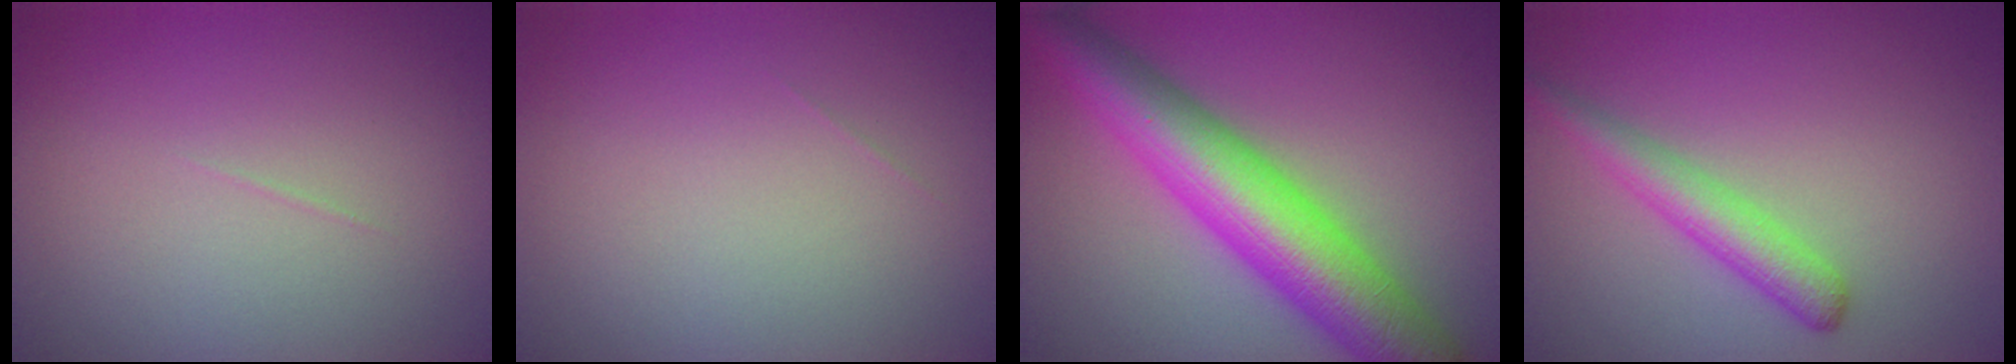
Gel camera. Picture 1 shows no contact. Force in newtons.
{"total": 0.0}
{"total": 9.7, "press": 9.7, "slide": 0.3}
{"total": 3.1, "press": 3.1, "slide": 0.1}